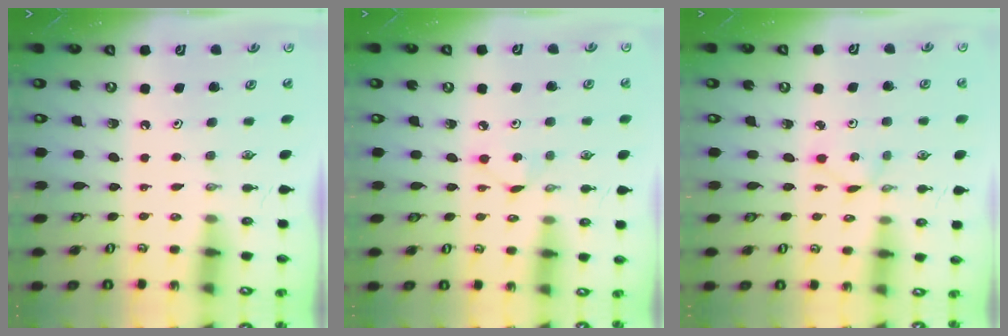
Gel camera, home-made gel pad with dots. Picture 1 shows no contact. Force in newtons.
{"total": 3.8, "press": 3.7, "slide": 0.5}
{"total": 1.5, "press": 1.5, "slide": 0.2}